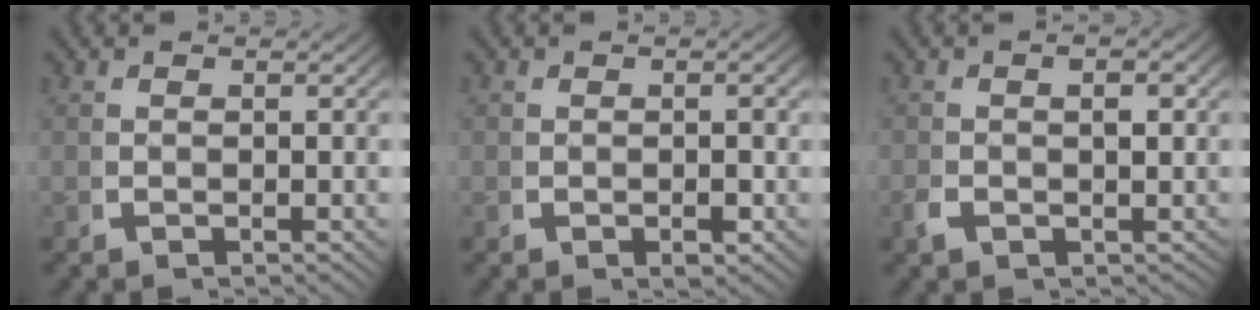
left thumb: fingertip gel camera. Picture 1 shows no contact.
{"total": 1.7, "force": [-0.3, 1.2, 1.1], "torque": [-0.018, -0.011, -0.002]}
{"total": 2.2, "force": [-0.4, 1.5, 1.5], "torque": [-0.033, -0.002, -0.005]}